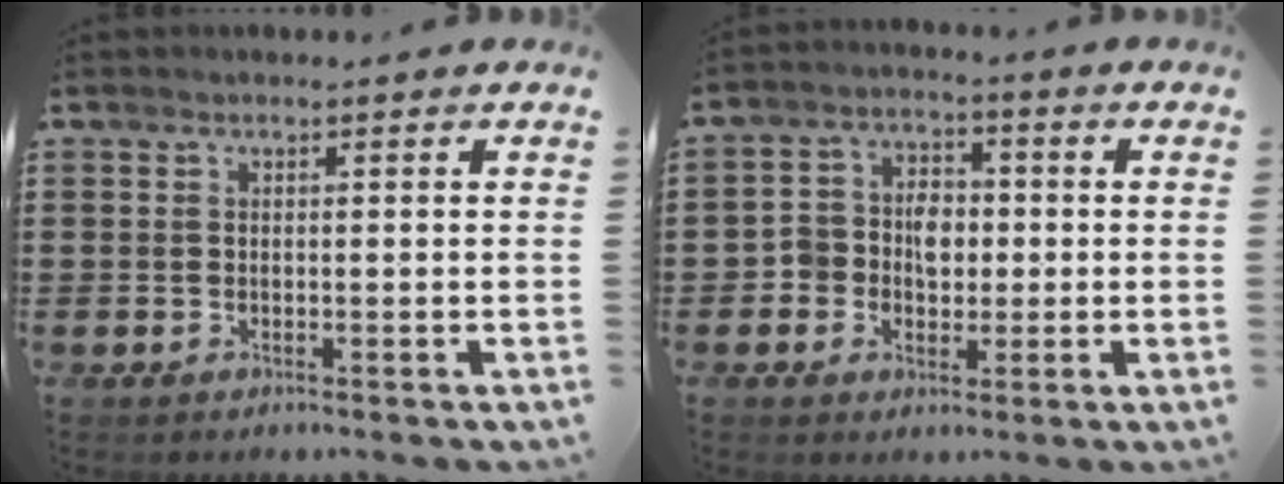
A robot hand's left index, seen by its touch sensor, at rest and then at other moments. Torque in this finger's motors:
{"motor_torque": [0.35, 0.47, 0.17, 0.05]}